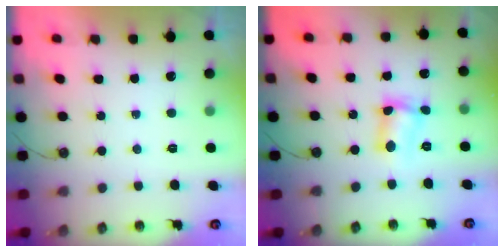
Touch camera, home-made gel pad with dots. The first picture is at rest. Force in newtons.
{"total": 6.6, "press": 6.6, "slide": 0.7}